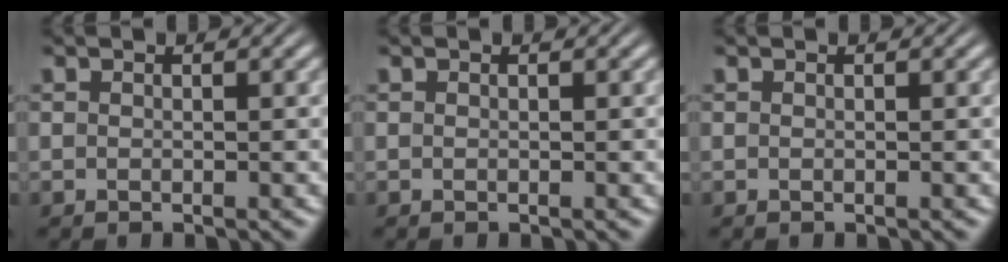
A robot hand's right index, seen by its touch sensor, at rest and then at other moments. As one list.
[{"total": 0.0}, {"total": 0.0}]